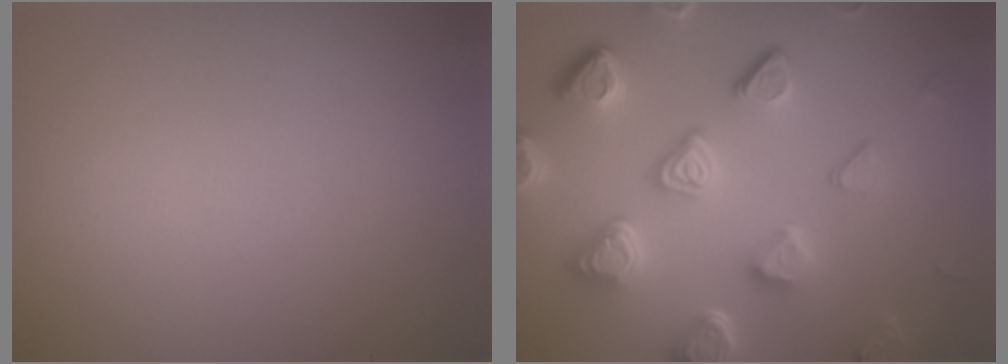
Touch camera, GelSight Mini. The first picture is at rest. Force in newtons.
{"total": 7.1, "press": 5.5, "slide": 4.5}